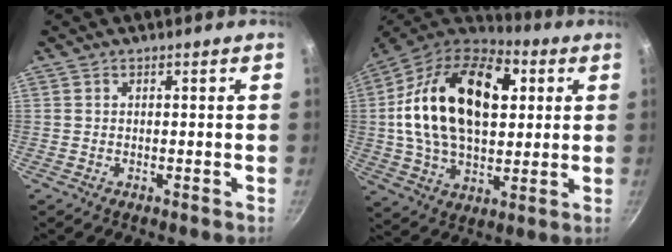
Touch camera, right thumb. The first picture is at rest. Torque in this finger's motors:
{"motor_torque": [2.09, 2.92, 0.60, 0.00, 0.60]}